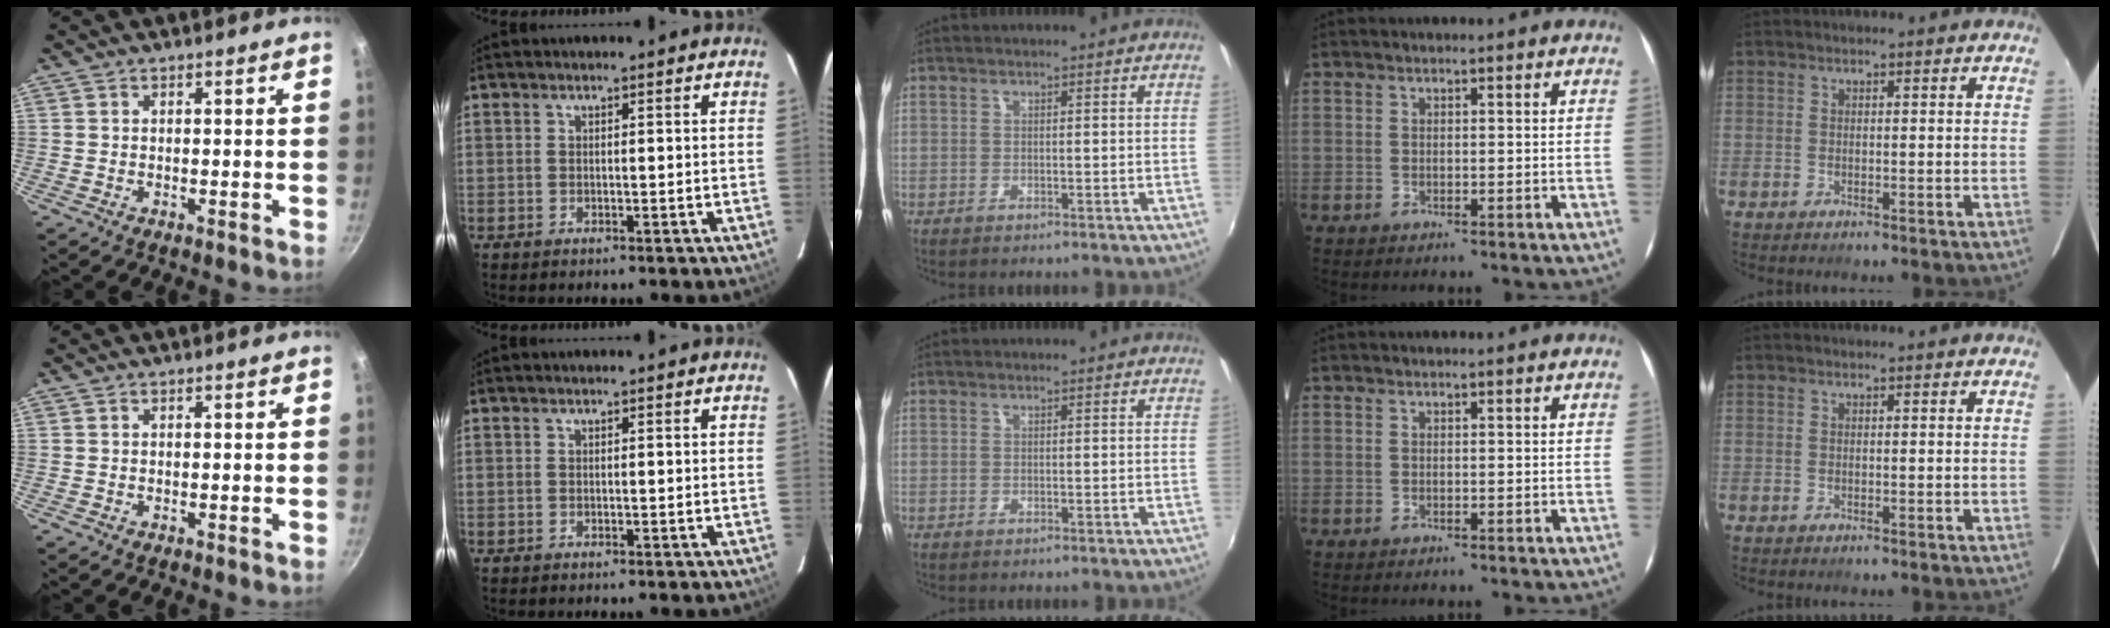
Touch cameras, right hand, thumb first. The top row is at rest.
{}